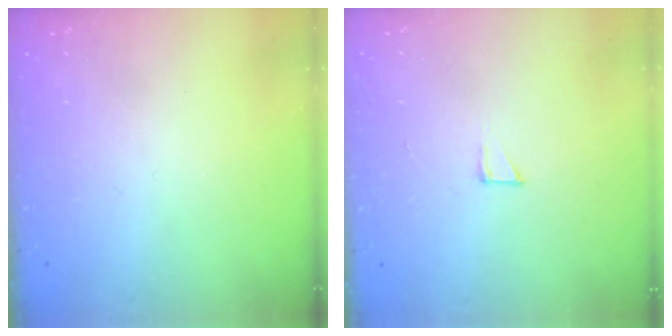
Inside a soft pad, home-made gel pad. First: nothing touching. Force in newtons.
{"total": 2.3, "press": 2.3, "slide": 0.2}